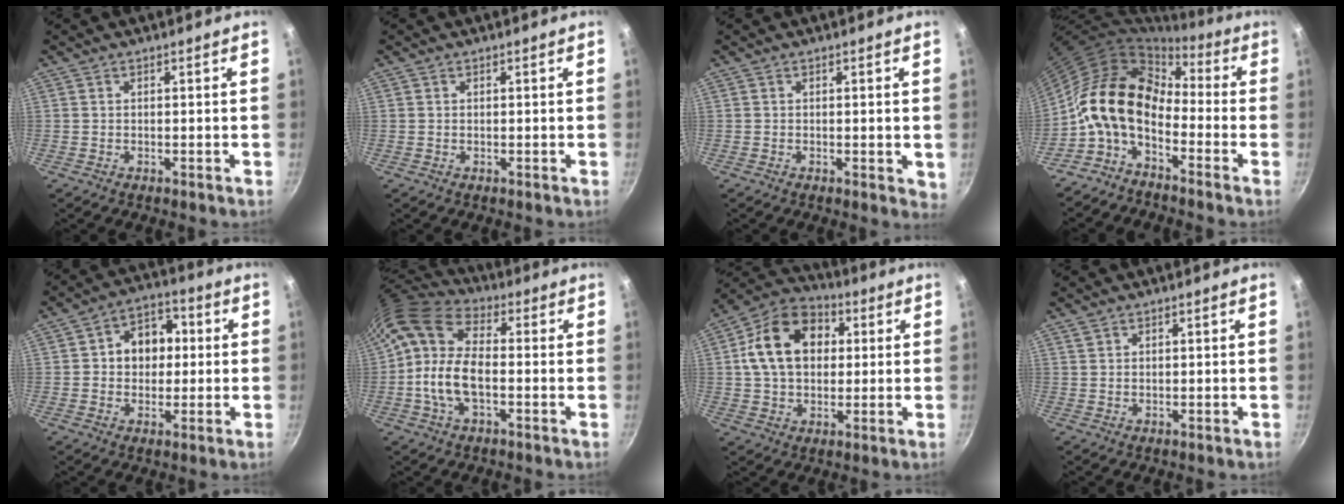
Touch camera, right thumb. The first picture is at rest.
{"total": 0.0}
{"total": 2.5, "force": [0.0, 1.1, 2.3], "torque": [-0.024, -0.005, 0.000]}
{"total": 12.9, "force": [-2.9, 8.2, 9.5], "torque": [-0.151, 0.045, -0.074]}
{"total": 10.0, "force": [1.1, 7.8, 6.0], "torque": [-0.043, 0.013, 0.005]}
{"total": 13.2, "force": [-1.0, 7.2, 11.0], "torque": [-0.203, 0.021, -0.035]}
{"total": 16.0, "force": [3.1, 11.8, 10.3], "torque": [-0.151, 0.022, 0.038]}
{"total": 1.2, "force": [0.8, 0.7, 0.4], "torque": [-0.005, 0.000, 0.015]}